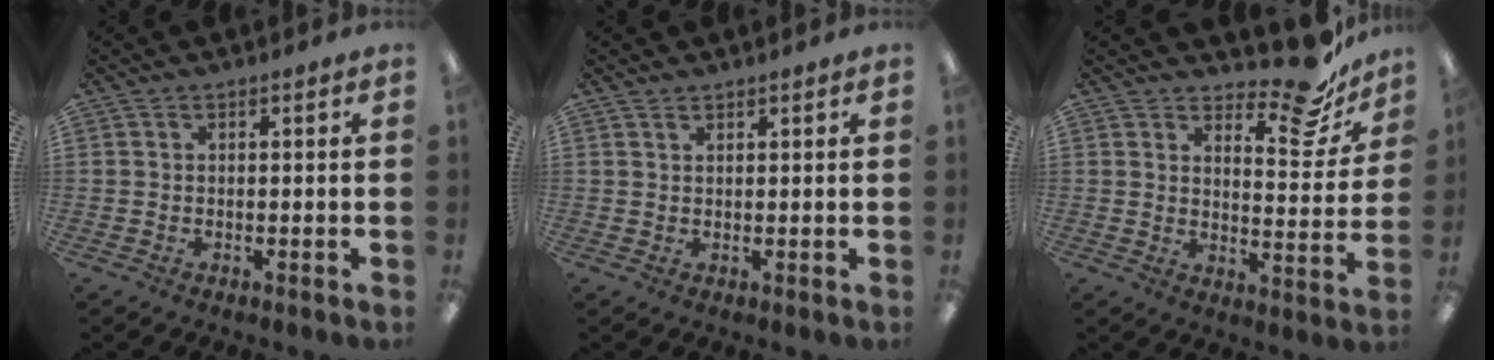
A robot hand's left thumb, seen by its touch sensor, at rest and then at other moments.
{"total": 1.2, "force": [1.1, 0.3, 0.3], "torque": [-0.007, -0.001, 0.021]}
{"total": 13.2, "force": [10.6, 4.3, 6.6], "torque": [-0.076, -0.083, 0.178]}